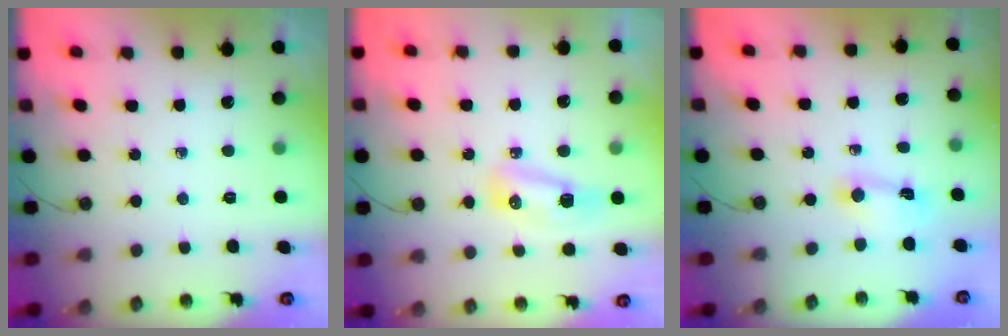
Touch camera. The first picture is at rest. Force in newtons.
{"total": 8.8, "press": 8.4, "slide": 2.8}
{"total": 2.4, "press": 2.4, "slide": 0.3}